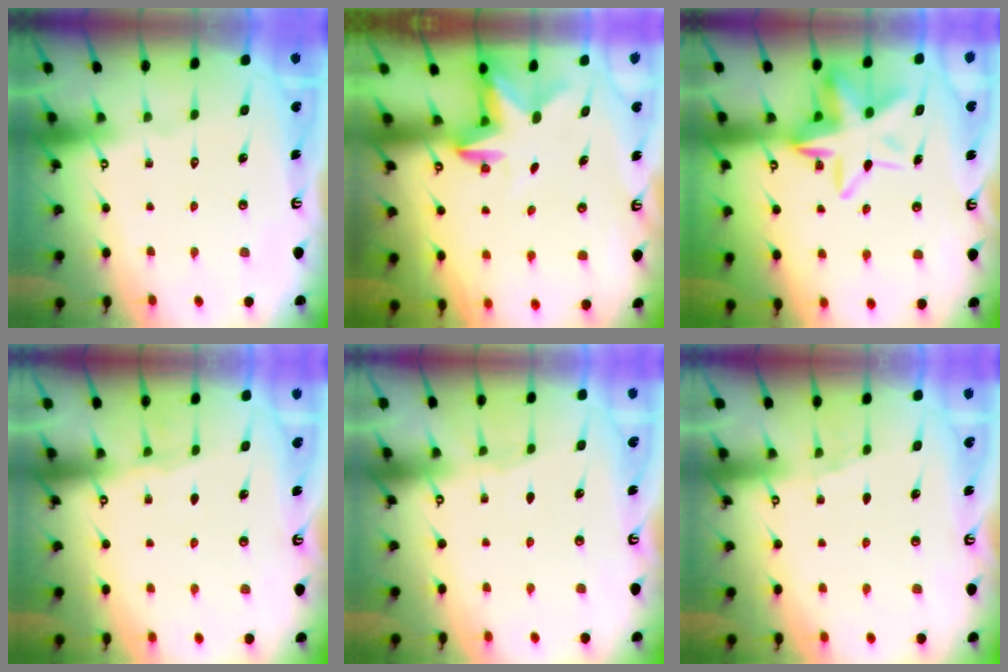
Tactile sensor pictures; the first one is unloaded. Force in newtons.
{"total": 2.7, "press": 2.6, "slide": 0.6}
{"total": 14.5, "press": 14.3, "slide": 2.5}
{"total": 5.6, "press": 5.6, "slide": 0.5}
{"total": 3.6, "press": 3.6, "slide": 0.5}
{"total": 3.7, "press": 2.9, "slide": 2.3}